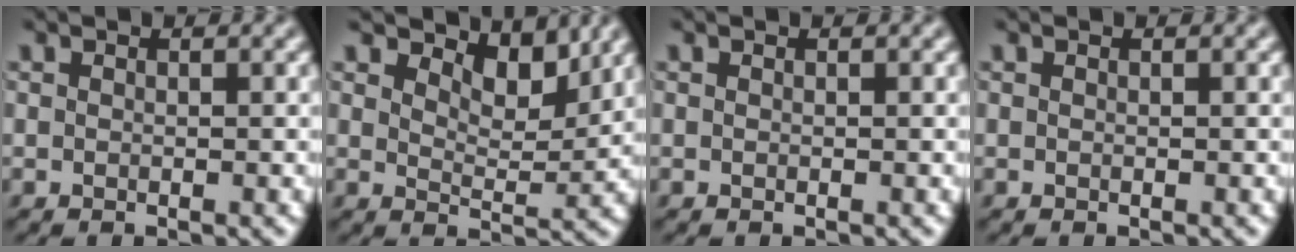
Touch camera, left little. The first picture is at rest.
{"total": 4.7, "force": [3.7, 1.7, 2.3], "torque": [-0.045, -0.002, 0.048]}
{"total": 0.0}
{"total": 0.0}